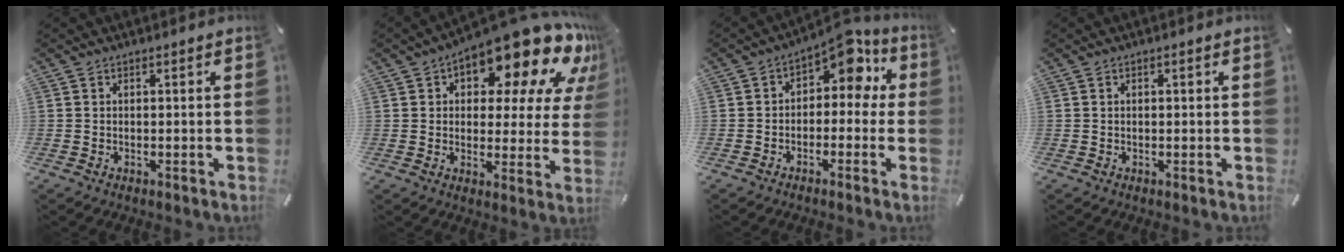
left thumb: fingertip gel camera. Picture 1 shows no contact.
{"total": 19.2, "force": [13.3, 7.6, 11.6], "torque": [-0.161, -0.103, 0.220]}
{"total": 8.3, "force": [4.8, 4.6, 5.0], "torque": [-0.076, -0.034, 0.079]}
{"total": 0.7, "force": [0.1, 0.3, 0.6], "torque": [-0.011, 0.004, 0.000]}